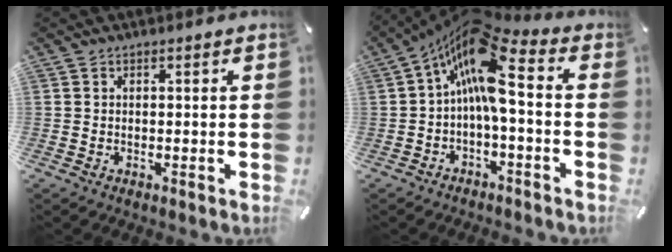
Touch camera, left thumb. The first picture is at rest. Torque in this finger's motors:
{"motor_torque": [-0.17, 2.42, 1.70, -1.09, 0.69]}